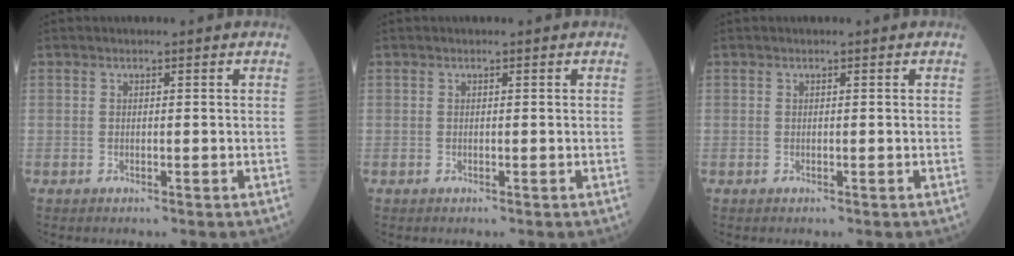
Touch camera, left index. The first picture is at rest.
{"total": 0.0}
{"total": 0.0}